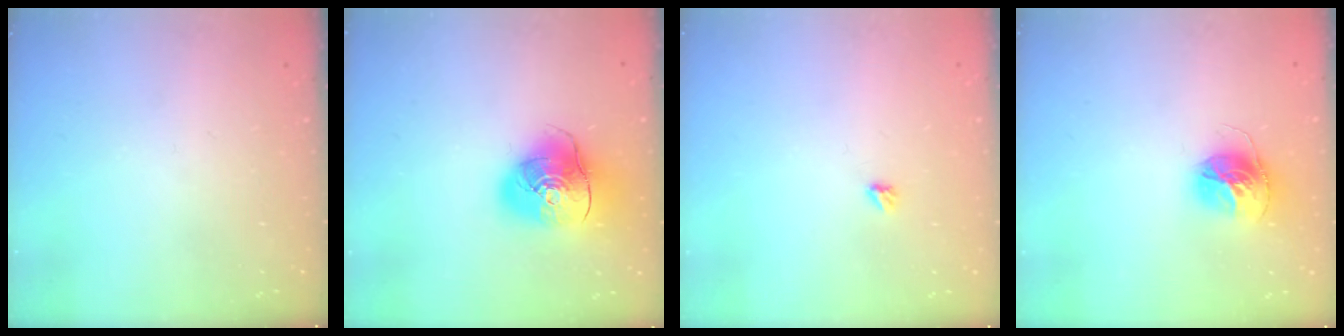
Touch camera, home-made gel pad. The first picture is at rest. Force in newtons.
{"total": 14.0, "press": 13.8, "slide": 2.3}
{"total": 2.9, "press": 2.9, "slide": 0.5}
{"total": 13.9, "press": 13.8, "slide": 1.4}